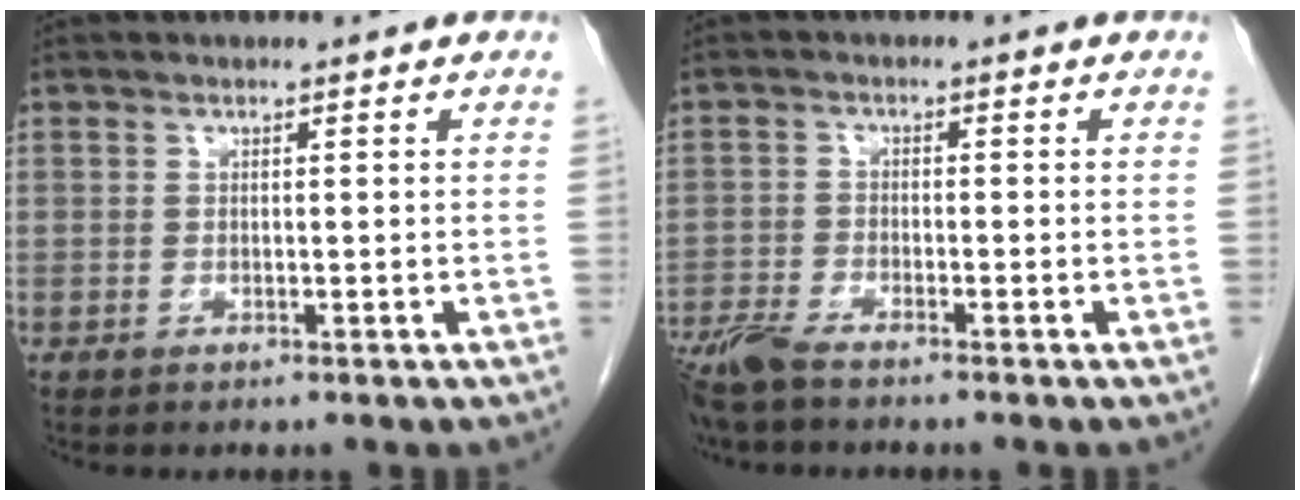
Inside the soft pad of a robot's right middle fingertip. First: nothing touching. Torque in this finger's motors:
{"motor_torque": [0.27, -0.23, 0.11, 0.08]}